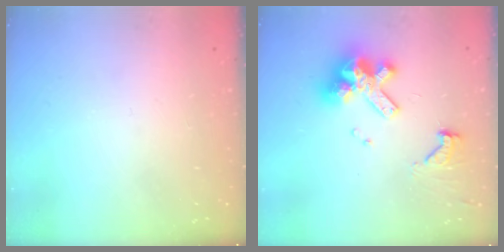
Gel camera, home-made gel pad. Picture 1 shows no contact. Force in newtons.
{"total": 14.4, "press": 14.4, "slide": 1.3}